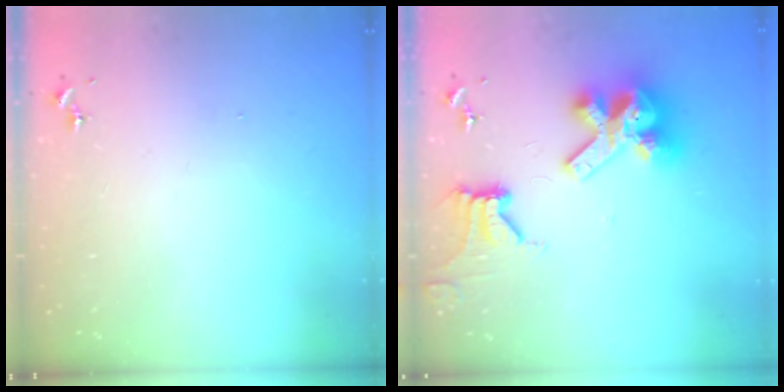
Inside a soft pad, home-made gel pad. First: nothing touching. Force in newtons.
{"total": 15.8, "press": 15.7, "slide": 1.9}